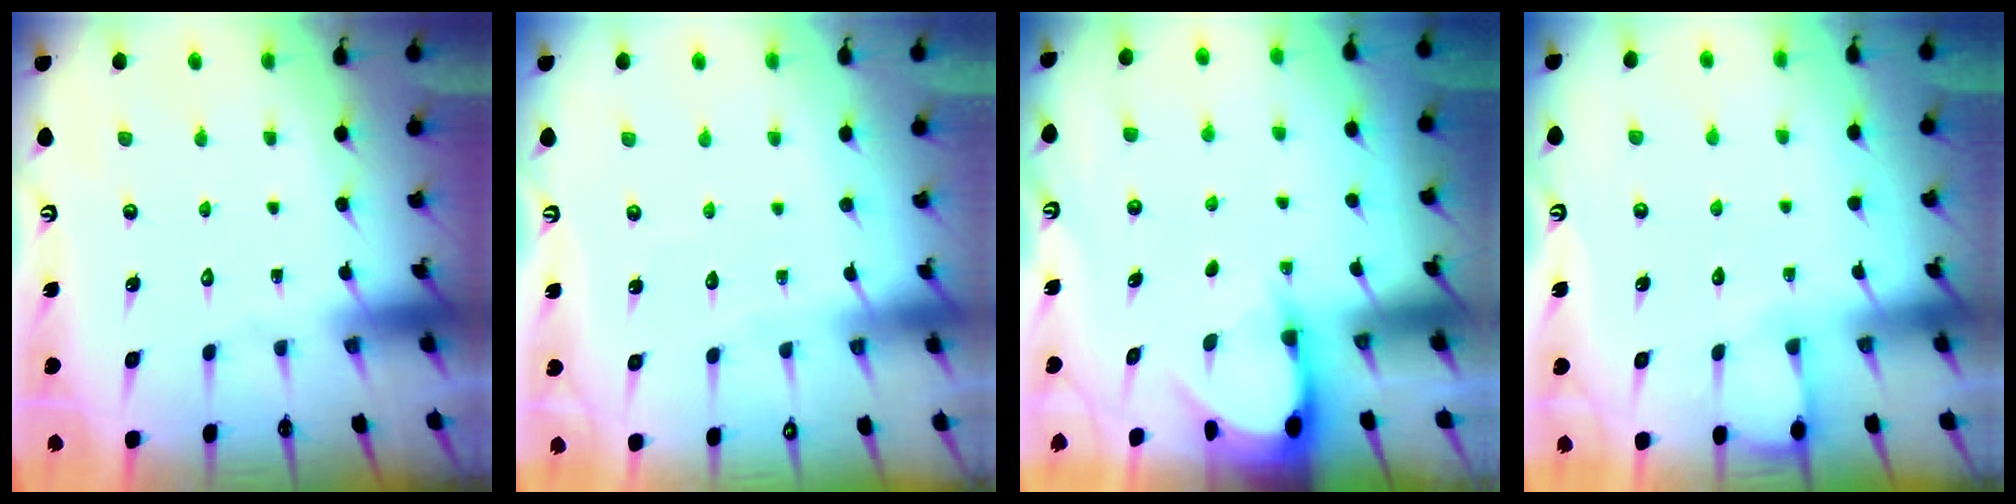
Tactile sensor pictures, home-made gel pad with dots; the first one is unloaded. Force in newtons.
{"total": 2.5, "press": 2.5, "slide": 0.3}
{"total": 2.9, "press": 2.9, "slide": 0.3}
{"total": 3.5, "press": 3.5, "slide": 0.5}